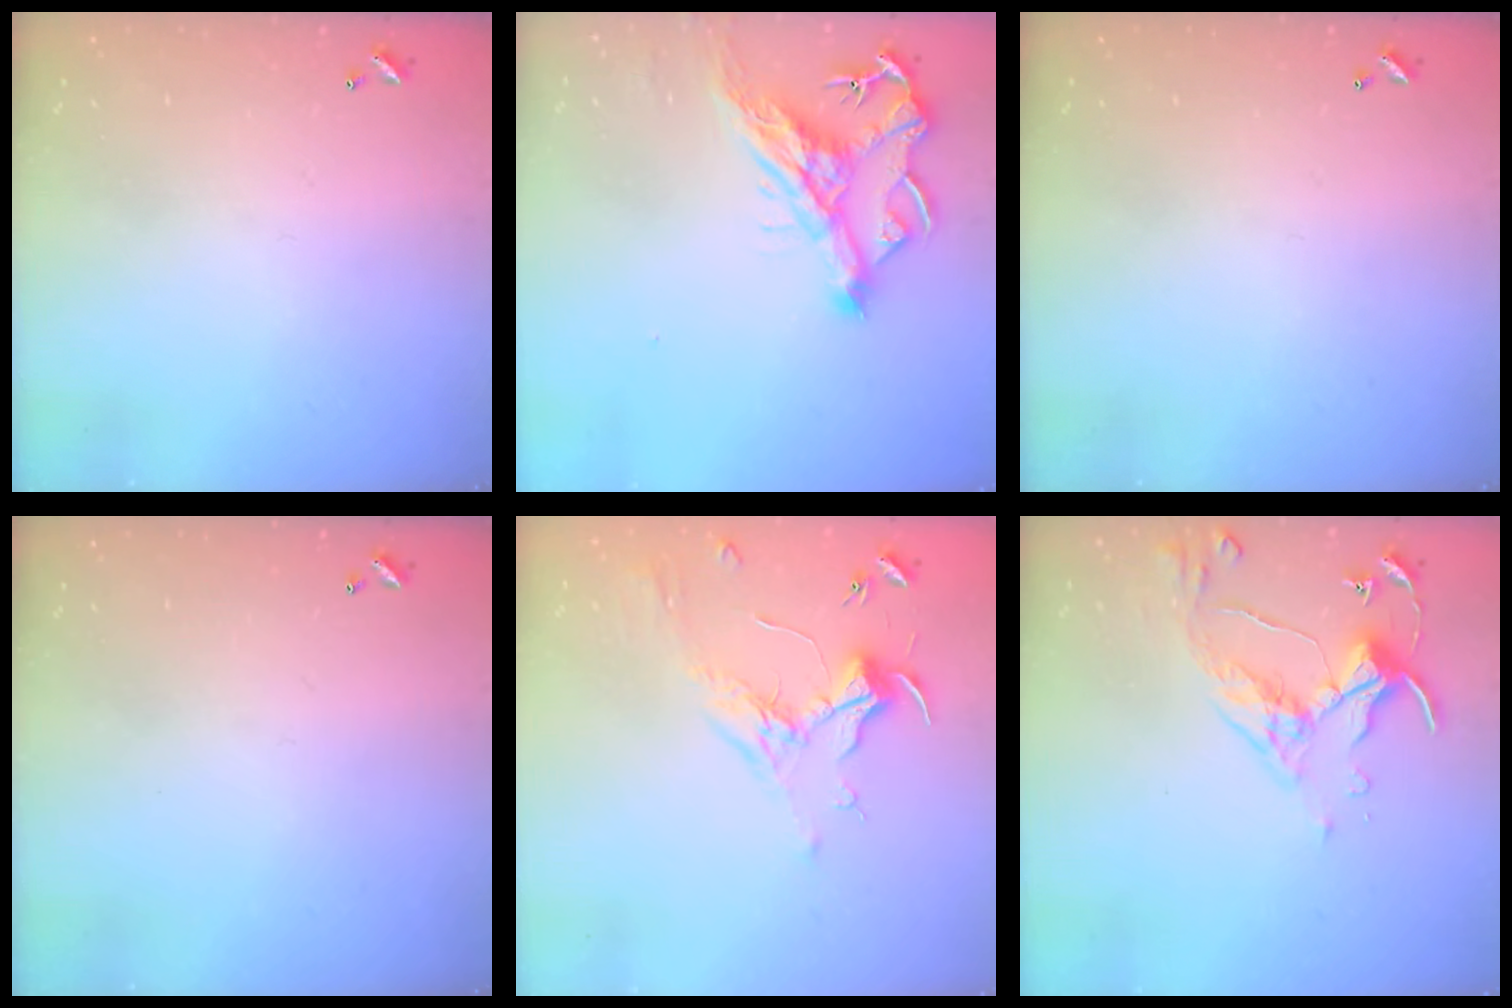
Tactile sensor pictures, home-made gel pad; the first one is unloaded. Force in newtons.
{"total": 10.3, "press": 10.2, "slide": 1.7}
{"total": 0.0}
{"total": 0.0}
{"total": 2.0, "press": 1.9, "slide": 0.6}
{"total": 4.8, "press": 4.7, "slide": 1.0}